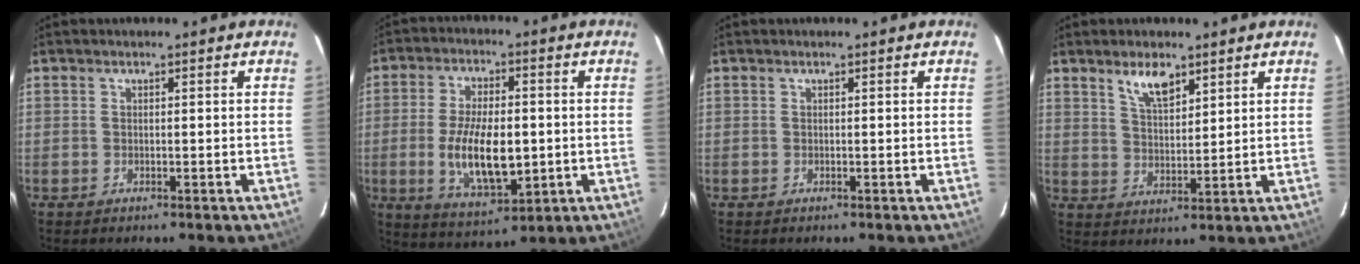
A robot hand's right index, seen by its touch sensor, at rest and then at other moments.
{"total": 13.2, "force": [-1.7, 6.0, 11.7], "torque": [-0.226, -0.015, -0.020]}
{"total": 0.0}
{"total": 6.0, "force": [4.1, 2.3, 3.8], "torque": [-0.066, 0.001, 0.080]}